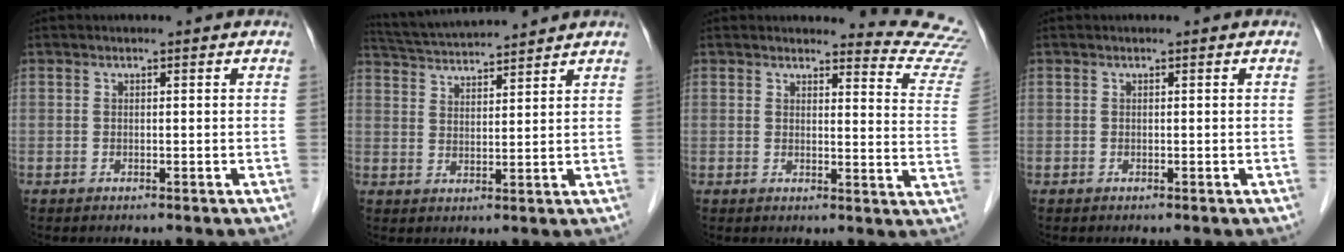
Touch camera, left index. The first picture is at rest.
{"total": 10.0, "force": [9.5, -0.4, 3.1], "torque": [-0.068, 0.026, 0.158]}
{"total": 10.7, "force": [10.7, -0.3, 0.1], "torque": [0.015, -0.112, 0.088]}
{"total": 0.0}